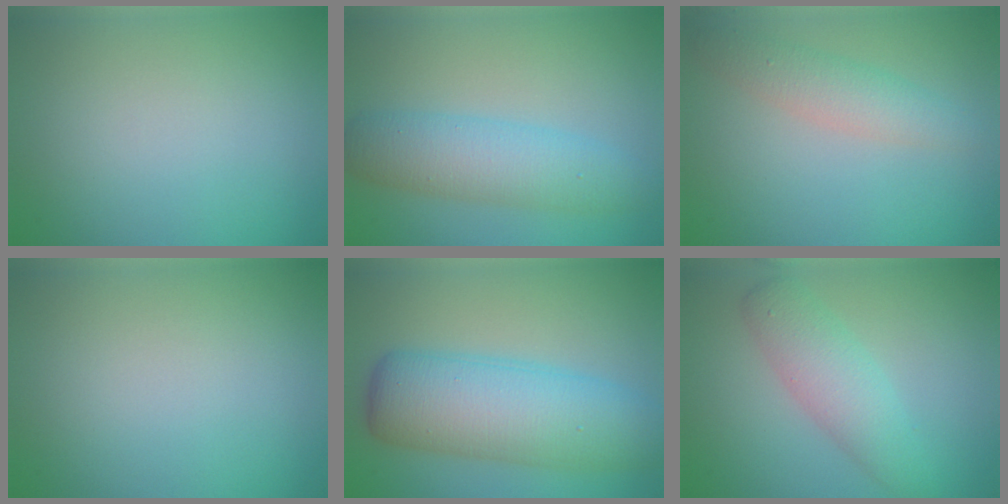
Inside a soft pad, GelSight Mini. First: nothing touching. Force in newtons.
{"total": 5.1, "press": 5.0, "slide": 0.2}
{"total": 2.9, "press": 2.9, "slide": 0.1}
{"total": 0.0}
{"total": 8.8, "press": 8.8, "slide": 0.3}
{"total": 4.0, "press": 4.0, "slide": 0.1}